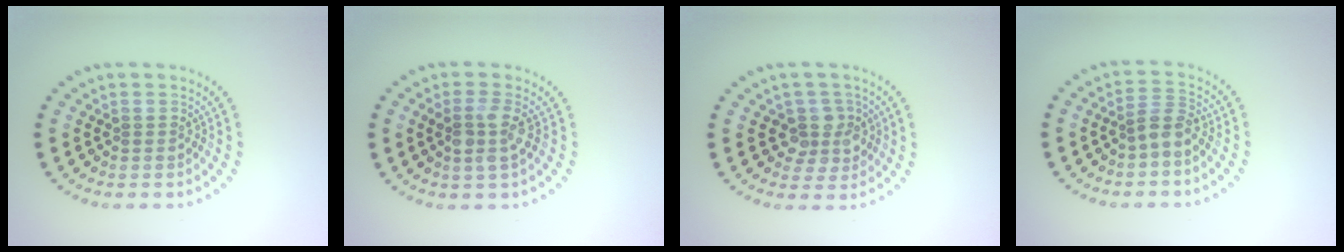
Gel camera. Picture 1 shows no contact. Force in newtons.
{"total": 2.2, "press": 2.0, "slide": 0.9}
{"total": 3.0, "press": 2.7, "slide": 1.2}
{"total": 2.1, "press": 1.6, "slide": 1.4}